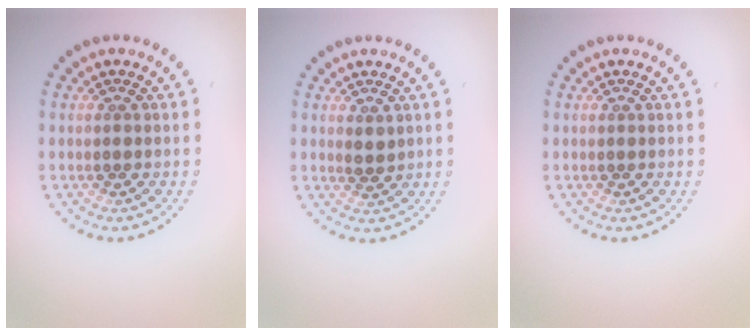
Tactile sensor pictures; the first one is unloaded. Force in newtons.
{"total": 1.1, "press": 1.0, "slide": 0.3}
{"total": 0.0}